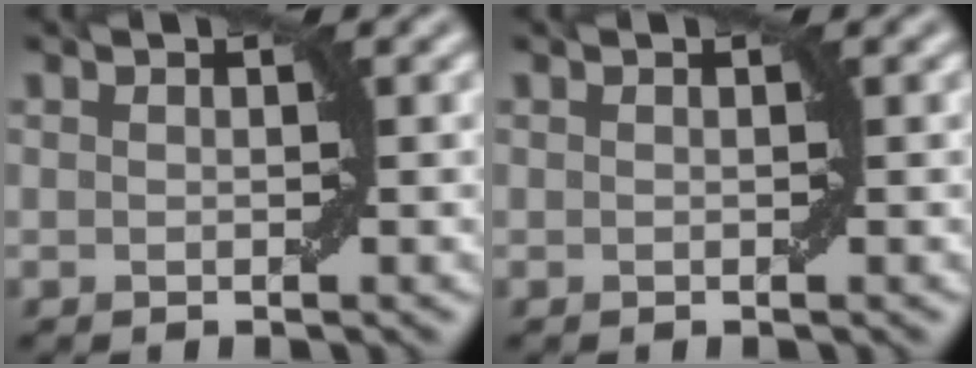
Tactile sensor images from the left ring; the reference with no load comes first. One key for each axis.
{"total": 0.0}